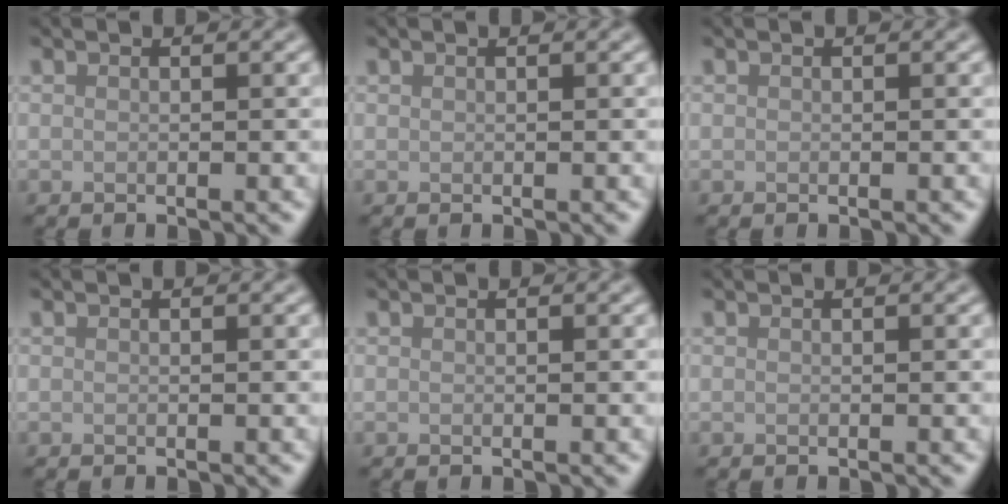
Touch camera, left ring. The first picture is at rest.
{"total": 0.0}
{"total": 0.0}
{"total": 0.0}
{"total": 0.0}
{"total": 0.0}